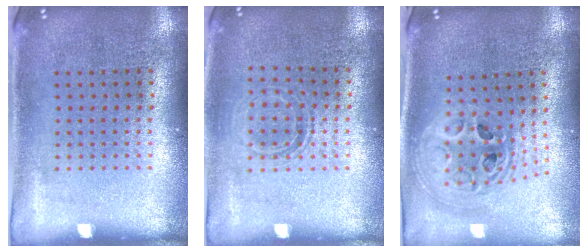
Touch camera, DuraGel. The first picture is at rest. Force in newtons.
{"total": 1.1, "press": 1.0, "slide": 0.4}
{"total": 2.3, "press": 1.8, "slide": 1.5}